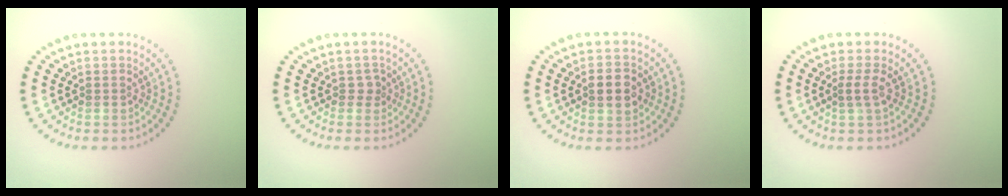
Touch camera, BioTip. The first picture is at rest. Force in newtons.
{"total": 0.9, "press": 0.6, "slide": 0.7}
{"total": 2.8, "press": 2.8, "slide": 0.1}
{"total": 1.3, "press": 1.0, "slide": 0.9}